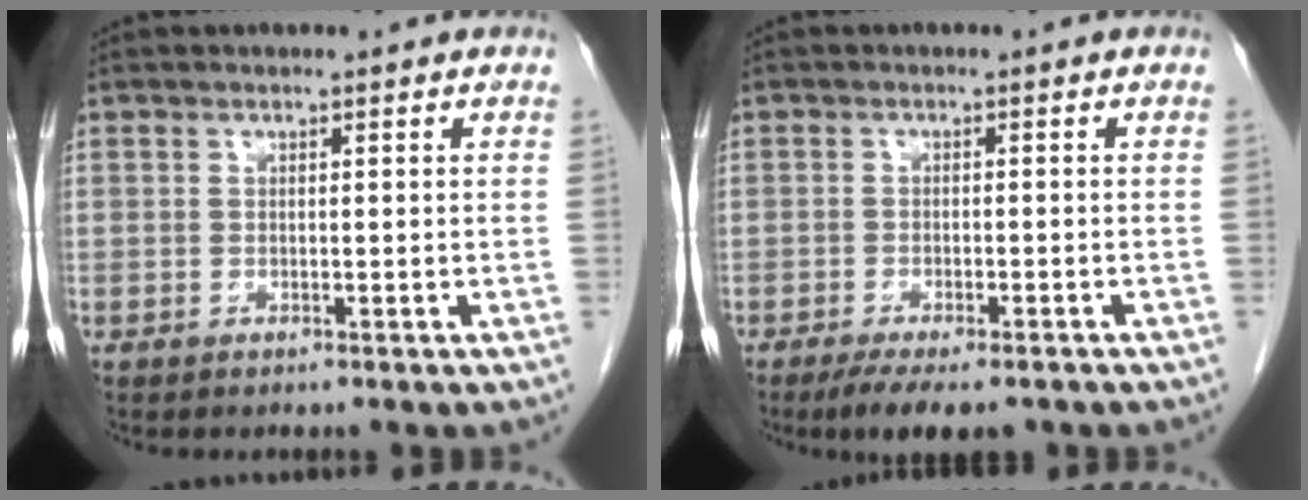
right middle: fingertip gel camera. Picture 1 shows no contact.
{"total": 7.9, "force": [-6.0, 2.1, 4.7], "torque": [-0.064, -0.012, -0.089]}